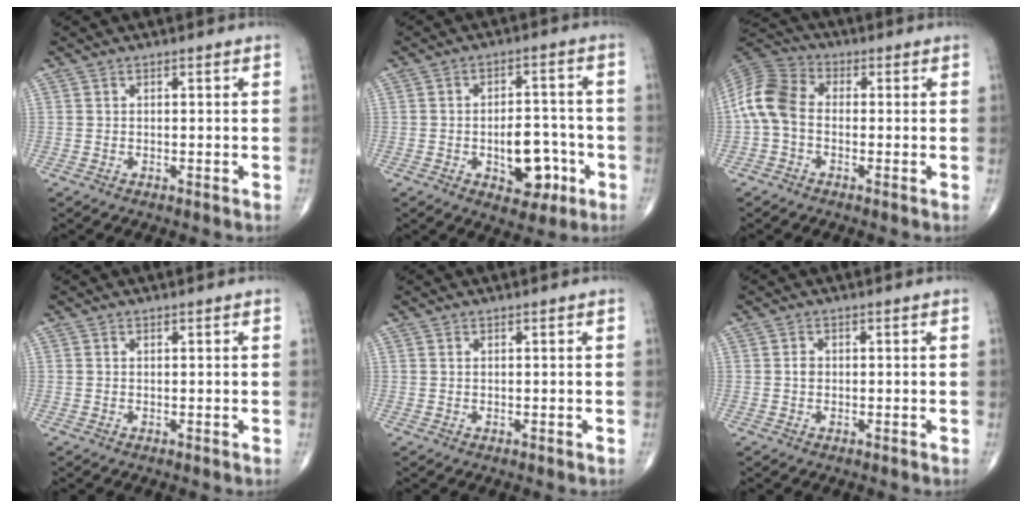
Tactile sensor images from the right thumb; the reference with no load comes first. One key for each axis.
{"total": 10.0, "fx": -3.2, "fy": 5.8, "fz": 7.5, "tx": -0.076, "ty": 0.026, "tz": -0.037}
{"total": 9.3, "fx": -0.8, "fy": 6.5, "fz": 6.6, "tx": -0.130, "ty": 0.025, "tz": -0.034}
{"total": 0.0}
{"total": 0.0}
{"total": 1.2, "fx": 0.0, "fy": 1.0, "fz": 0.7, "tx": -0.009, "ty": 0.002, "tz": -0.002}